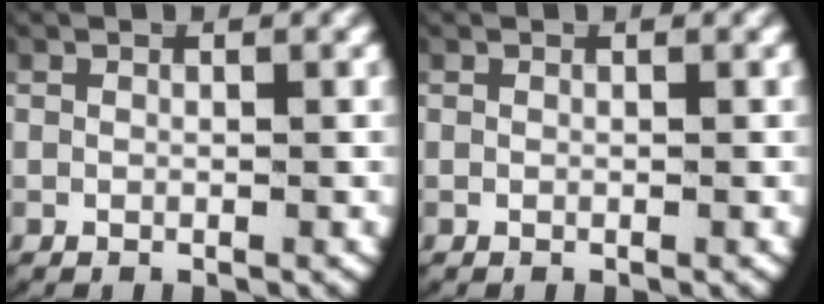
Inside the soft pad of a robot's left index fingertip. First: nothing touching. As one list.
[{"total": 0.0}]